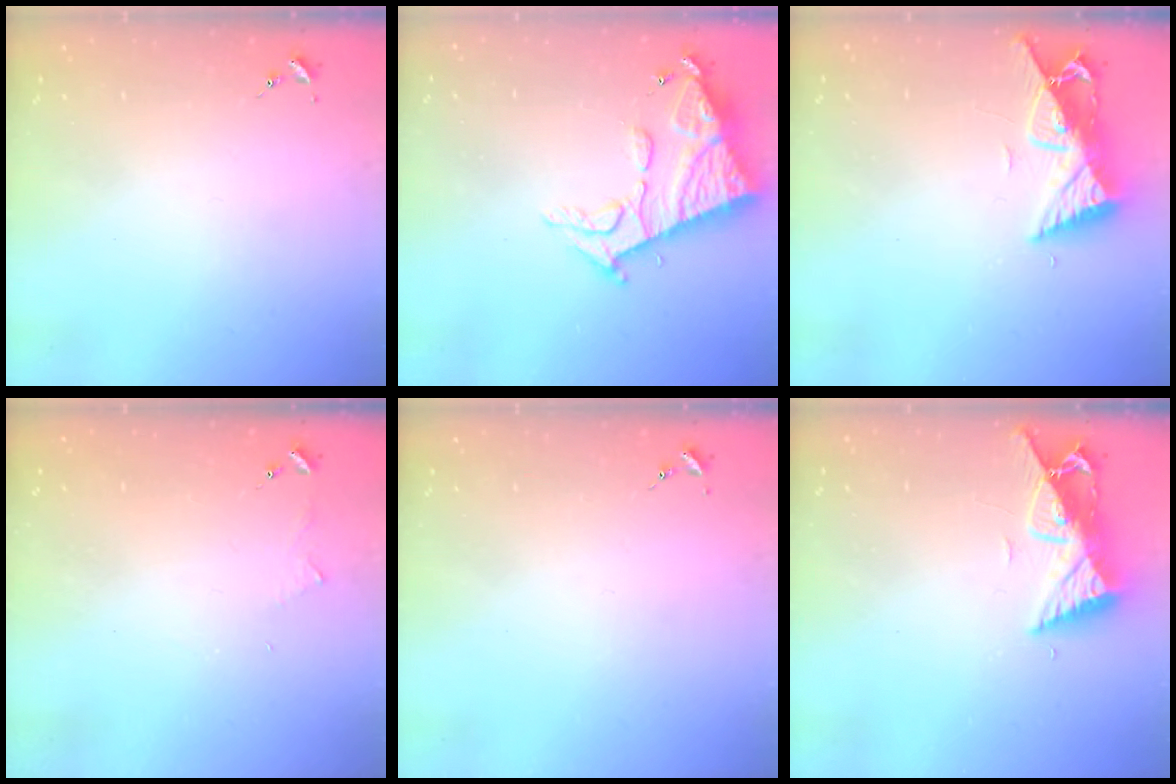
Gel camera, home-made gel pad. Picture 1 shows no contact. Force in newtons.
{"total": 14.4, "press": 14.3, "slide": 1.4}
{"total": 9.7, "press": 9.7, "slide": 1.0}
{"total": 3.5, "press": 3.5, "slide": 0.4}
{"total": 0.0}
{"total": 9.7, "press": 9.7, "slide": 1.0}